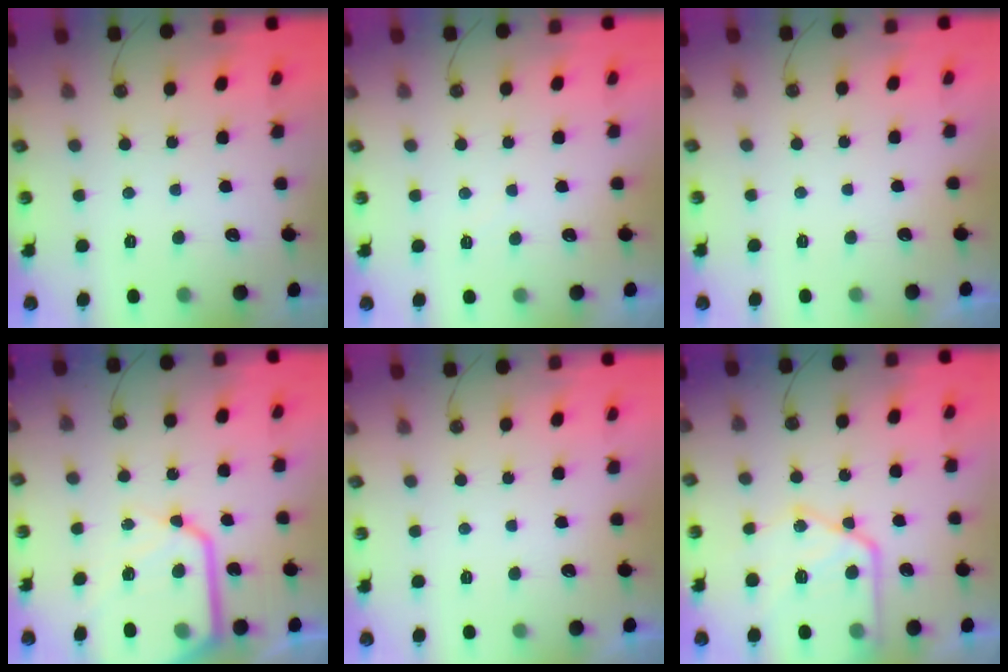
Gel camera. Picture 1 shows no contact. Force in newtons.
{"total": 4.0, "press": 3.9, "slide": 0.6}
{"total": 0.0}
{"total": 16.9, "press": 16.8, "slide": 1.8}
{"total": 0.0}
{"total": 18.7, "press": 18.6, "slide": 1.7}